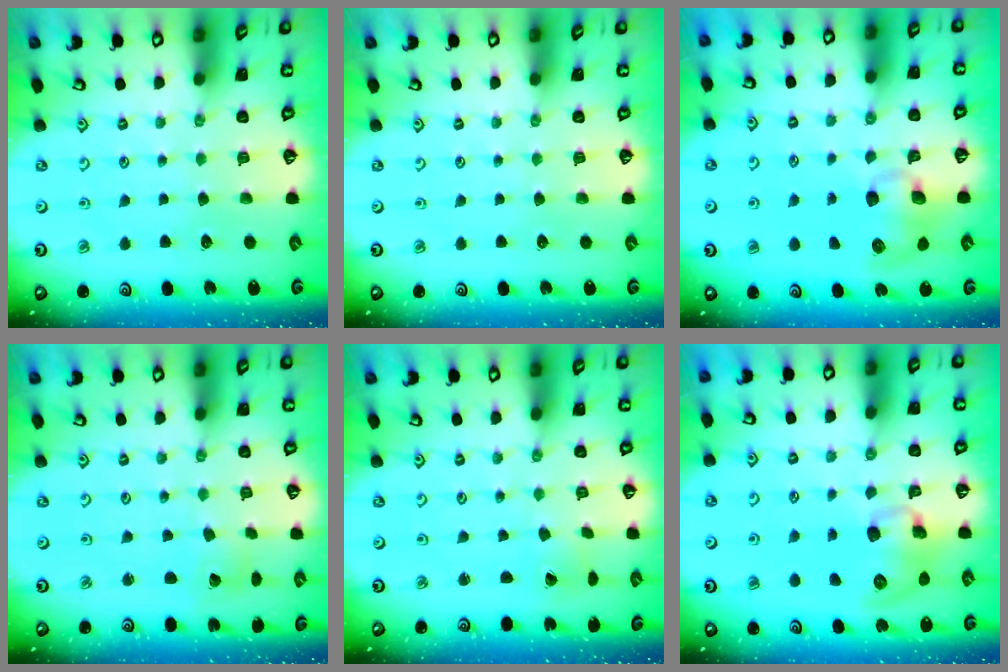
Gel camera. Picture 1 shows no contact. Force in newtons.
{"total": 0.0}
{"total": 8.2, "press": 8.1, "slide": 1.3}
{"total": 2.6, "press": 2.6, "slide": 0.2}
{"total": 1.4, "press": 1.4, "slide": 0.1}
{"total": 10.3, "press": 10.3, "slide": 0.5}